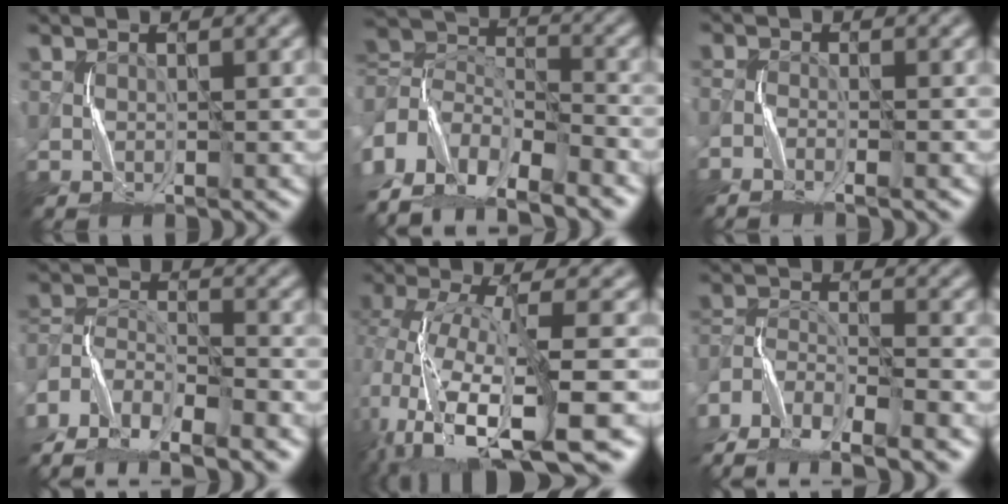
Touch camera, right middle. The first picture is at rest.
{"total": 11.5, "force": [-7.7, 5.7, 6.3], "torque": [-0.143, 0.005, -0.157]}
{"total": 2.1, "force": [-2.0, 0.0, 0.7], "torque": [-0.019, 0.001, -0.044]}
{"total": 11.2, "force": [-9.8, 3.4, 4.3], "torque": [-0.075, -0.010, -0.177]}
{"total": 13.6, "force": [-5.6, 3.3, 12.0], "torque": [-0.247, -0.012, -0.080]}
{"total": 10.8, "force": [-9.3, 3.0, 4.6], "torque": [-0.080, -0.015, -0.165]}